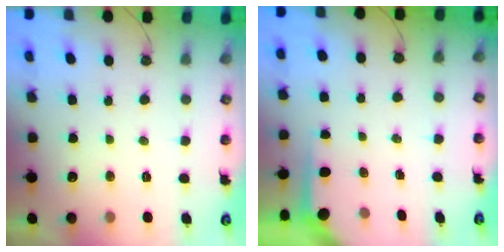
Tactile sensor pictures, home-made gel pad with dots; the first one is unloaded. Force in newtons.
{"total": 3.6, "press": 3.6, "slide": 0.3}